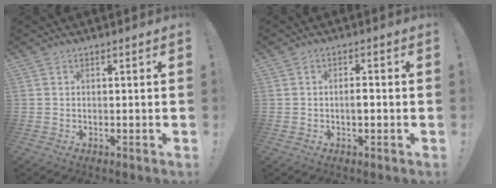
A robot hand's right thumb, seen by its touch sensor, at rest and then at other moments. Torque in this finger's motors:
{"motor_torque": [-0.07, 0.03, -0.14, 0.31, 0.00]}